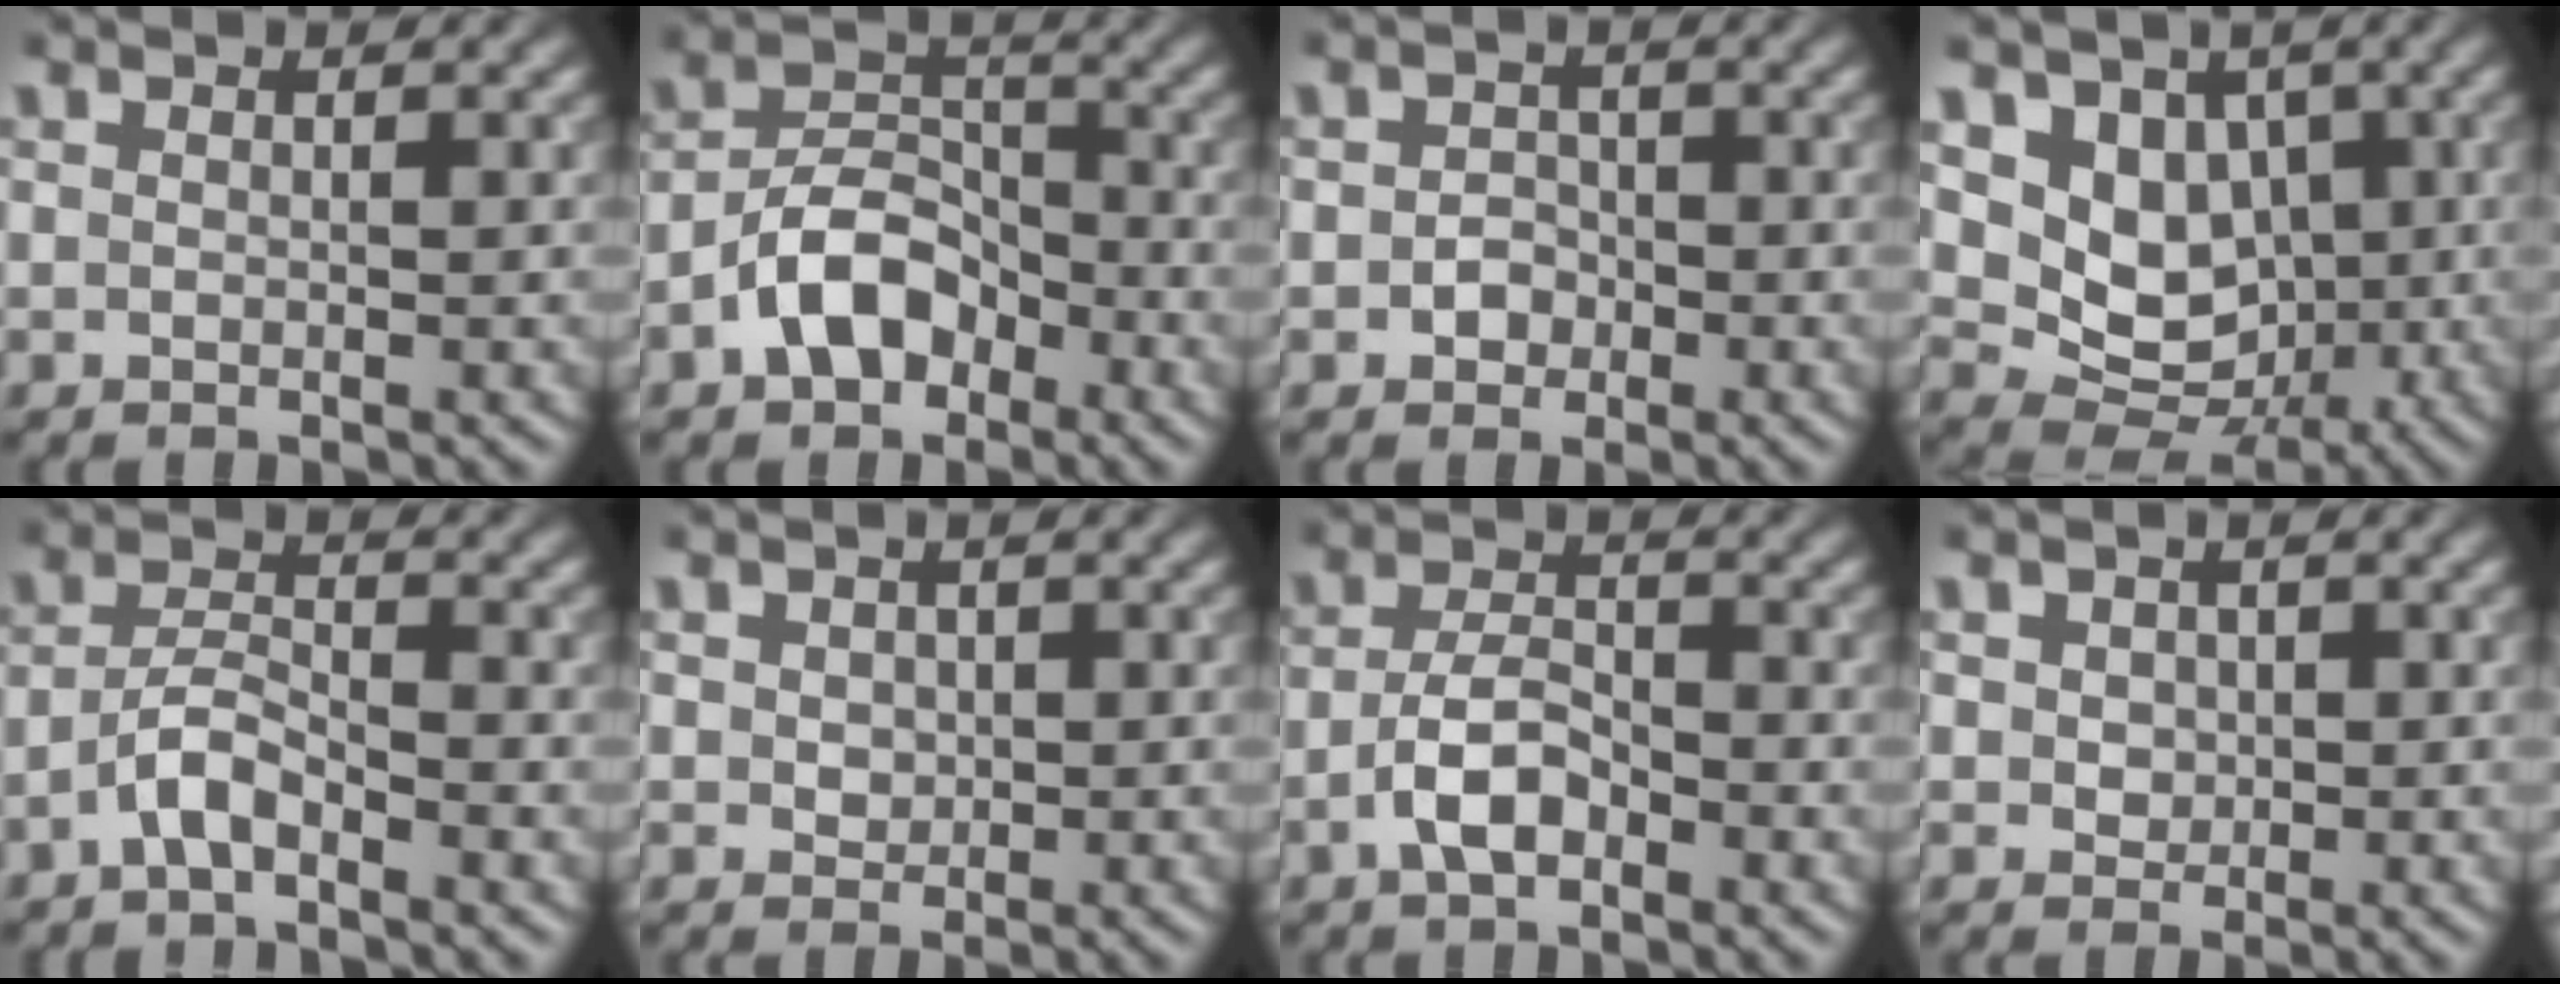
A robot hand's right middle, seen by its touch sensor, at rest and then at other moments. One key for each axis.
{"total": 5.3, "fx": -2.9, "fy": 3.3, "fz": 3.0, "tx": -0.051, "ty": 0.009, "tz": -0.060}
{"total": 1.7, "fx": -0.5, "fy": 1.5, "fz": 0.6, "tx": -0.004, "ty": 0.002, "tz": -0.012}
{"total": 7.5, "fx": 1.3, "fy": 5.9, "fz": 4.4, "tx": -0.064, "ty": -0.012, "tz": 0.014}
{"total": 2.7, "fx": -1.8, "fy": 0.9, "fz": 1.9, "tx": -0.040, "ty": 0.008, "tz": -0.041}
{"total": 1.3, "fx": 0.2, "fy": 1.1, "fz": 0.6, "tx": -0.011, "ty": -0.003, "tz": 0.007}
{"total": 3.6, "fx": -1.6, "fy": 1.7, "fz": 2.7, "tx": -0.052, "ty": 0.004, "tz": -0.036}
{"total": 1.6, "fx": 0.5, "fy": 1.4, "fz": 0.7, "tx": -0.010, "ty": 0.007, "tz": 0.008}